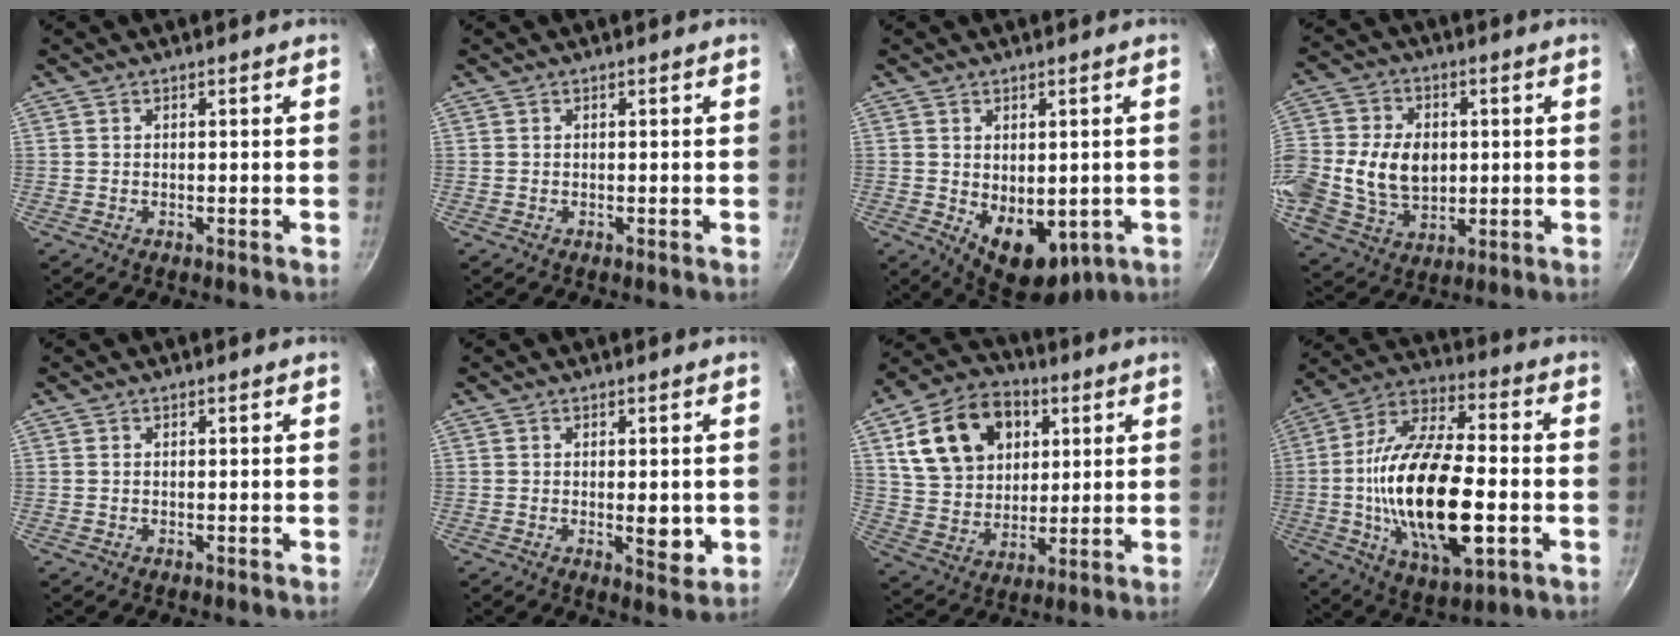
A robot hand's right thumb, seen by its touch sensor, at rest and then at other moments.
{"total": 0.0}
{"total": 10.6, "force": [-1.5, 7.0, 7.8], "torque": [-0.087, -0.019, -0.001]}
{"total": 18.1, "force": [0.3, 14.0, 11.4], "torque": [-0.240, 0.025, 0.009]}
{"total": 0.0}
{"total": 4.6, "force": [-0.3, 1.8, 4.2], "torque": [-0.058, -0.014, -0.001]}
{"total": 18.9, "force": [6.3, 13.9, 11.2], "torque": [-0.171, -0.001, 0.111]}
{"total": 25.1, "force": [-3.7, 11.0, 22.2], "torque": [-0.409, 0.017, -0.070]}